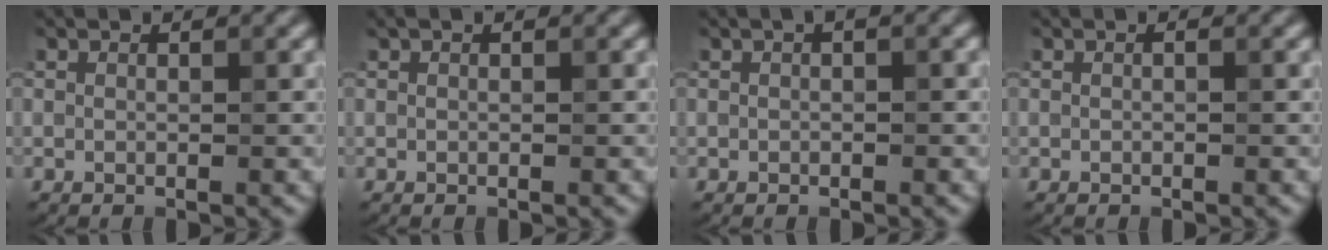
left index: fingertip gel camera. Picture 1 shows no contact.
{"total": 0.0}
{"total": 0.7, "force": [0.1, 0.3, 0.7], "torque": [-0.010, 0.003, 0.003]}
{"total": 0.0}